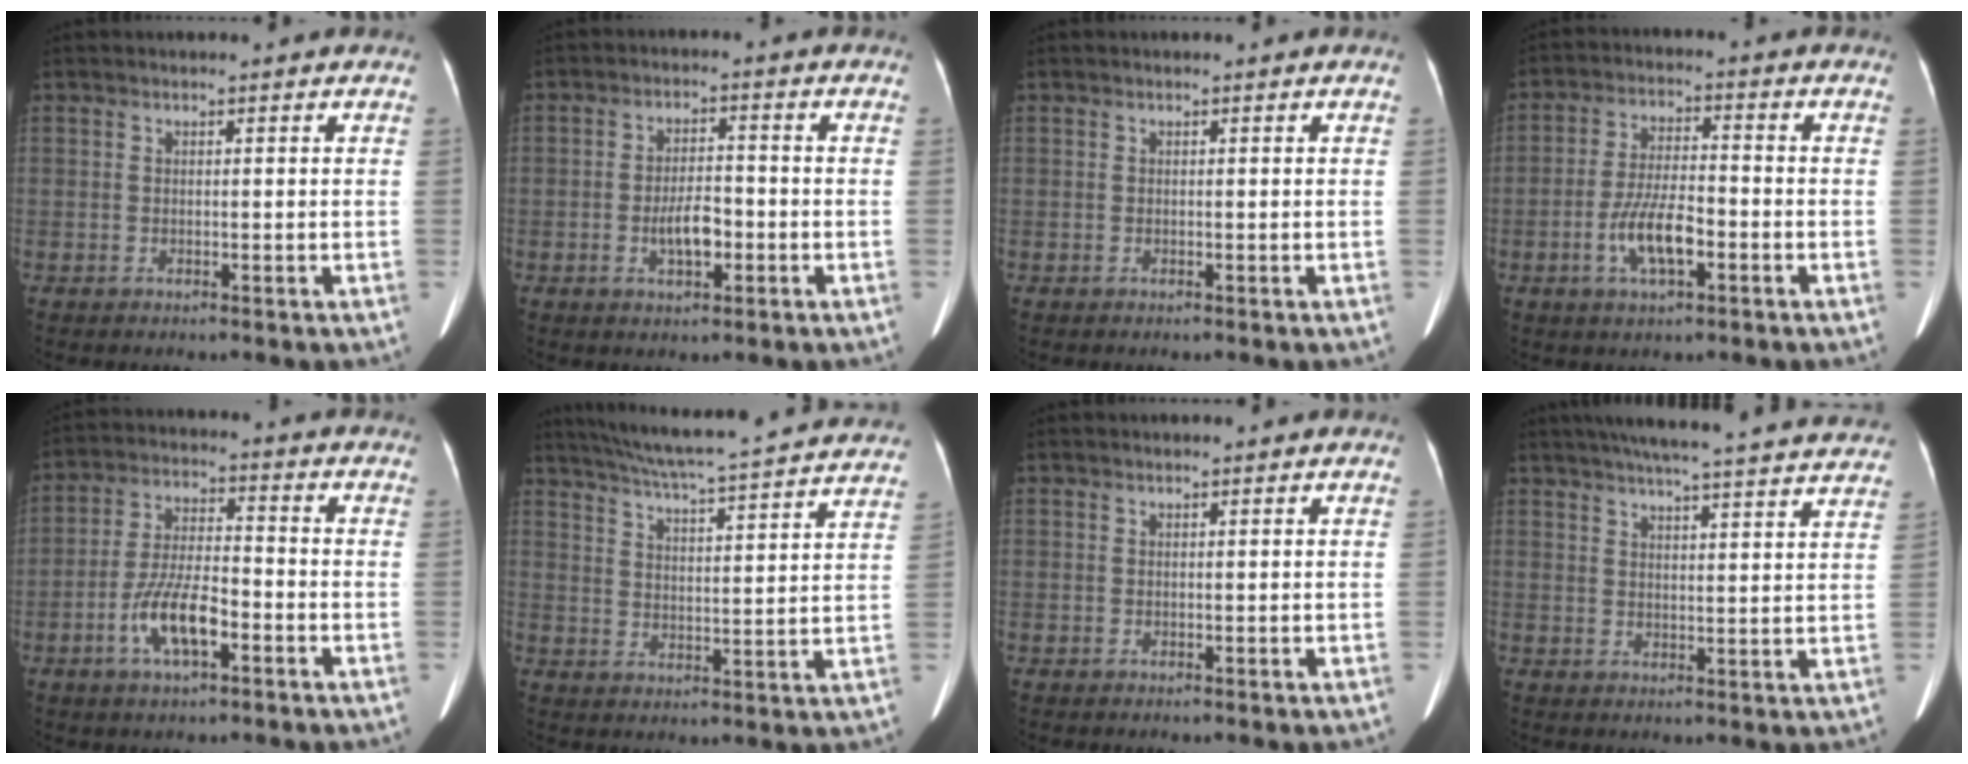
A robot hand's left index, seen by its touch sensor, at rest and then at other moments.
{"total": 4.9, "force": [-1.7, 2.0, 4.2], "torque": [-0.075, -0.003, -0.030]}
{"total": 0.0}
{"total": 7.5, "force": [-2.9, 2.2, 6.6], "torque": [-0.132, -0.005, -0.054]}
{"total": 8.7, "force": [-3.8, 2.5, 7.3], "torque": [-0.148, -0.004, -0.071]}
{"total": 26.6, "force": [24.4, 1.2, 10.5], "torque": [-0.176, -0.035, 0.308]}
{"total": 0.8, "force": [0.7, 0.0, 0.4], "torque": [-0.003, 0.009, 0.012]}
{"total": 26.3, "force": [23.9, 1.9, 10.8], "torque": [-0.168, -0.017, 0.291]}